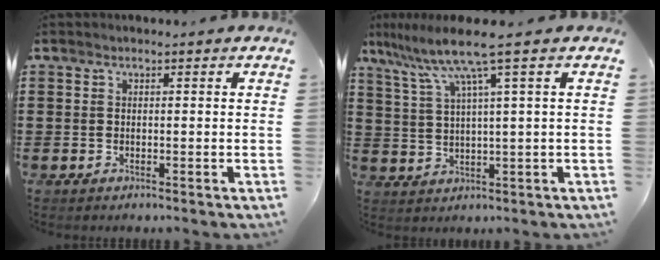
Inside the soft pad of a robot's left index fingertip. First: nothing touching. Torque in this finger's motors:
{"motor_torque": [1.08, 0.85, 0.65, 0.21]}